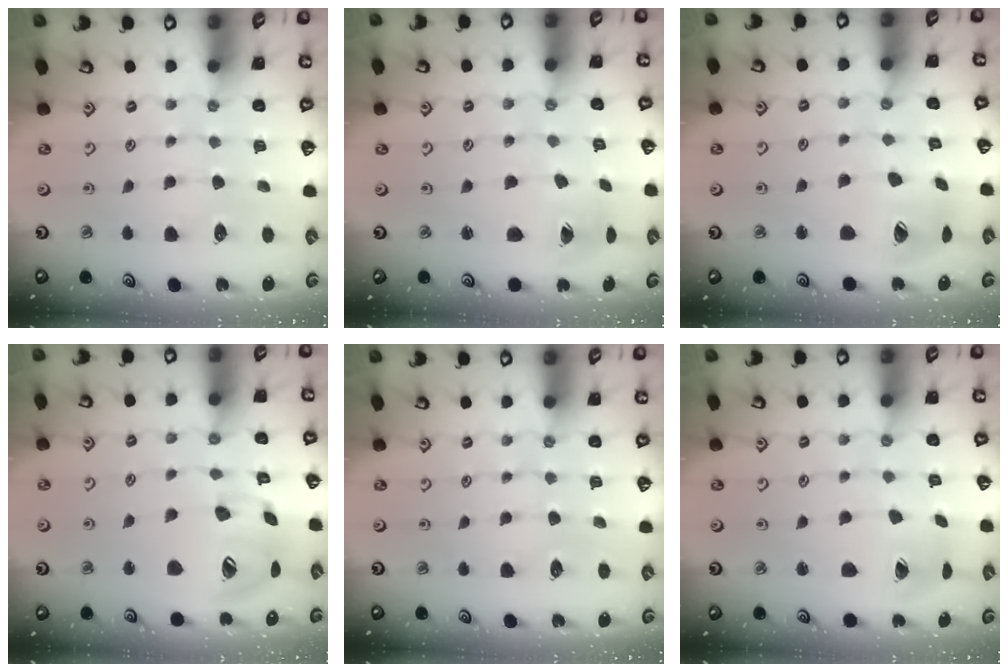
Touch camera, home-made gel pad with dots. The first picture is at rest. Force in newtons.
{"total": 1.0, "press": 1.0, "slide": 0.1}
{"total": 9.1, "press": 9.1, "slide": 1.1}
{"total": 16.0, "press": 15.9, "slide": 2.3}
{"total": 0.0}
{"total": 3.8, "press": 3.8, "slide": 0.6}